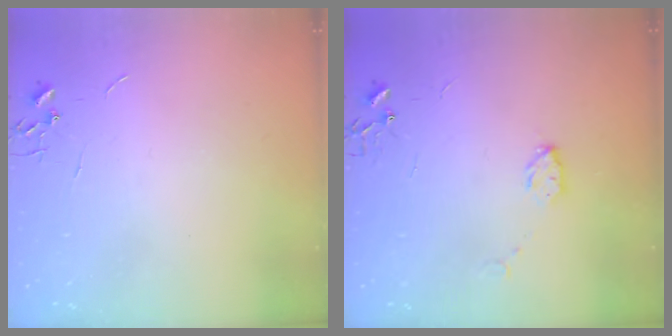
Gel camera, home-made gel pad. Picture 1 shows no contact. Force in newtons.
{"total": 4.5, "press": 4.5, "slide": 0.6}